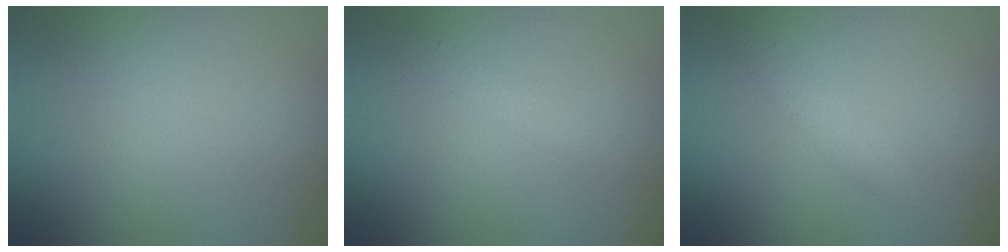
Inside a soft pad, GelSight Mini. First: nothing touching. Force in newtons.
{"total": 1.1, "press": 1.1, "slide": 0.0}
{"total": 1.4, "press": 1.4, "slide": 0.1}